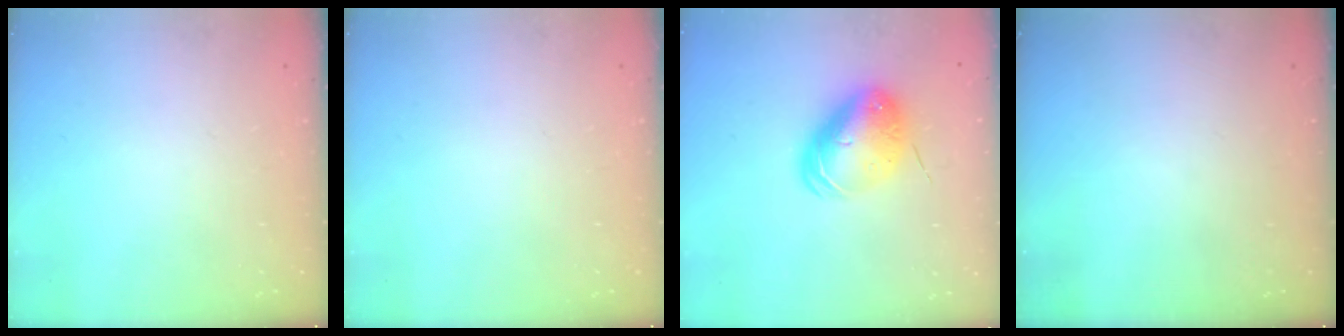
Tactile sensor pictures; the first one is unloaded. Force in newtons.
{"total": 0.0}
{"total": 10.8, "press": 10.6, "slide": 2.3}
{"total": 0.0}